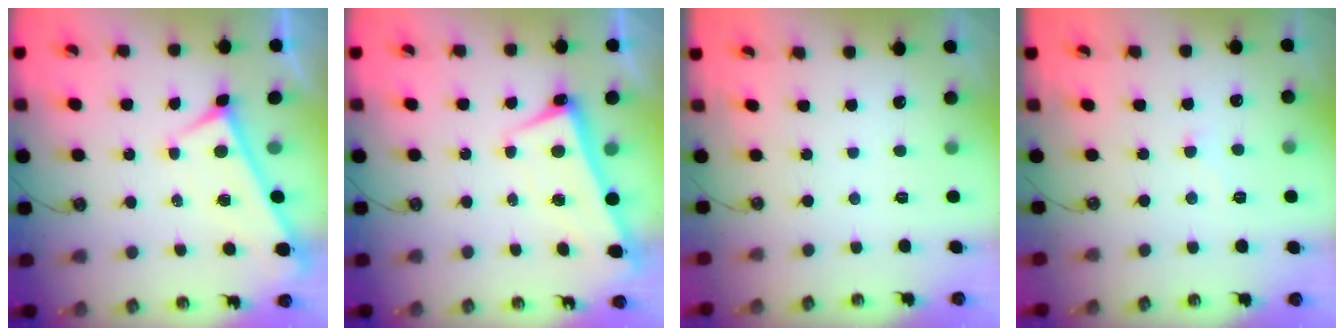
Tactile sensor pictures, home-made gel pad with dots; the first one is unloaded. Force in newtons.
{"total": 2.7, "press": 2.6, "slide": 0.6}
{"total": 0.0}
{"total": 2.9, "press": 2.9, "slide": 0.3}